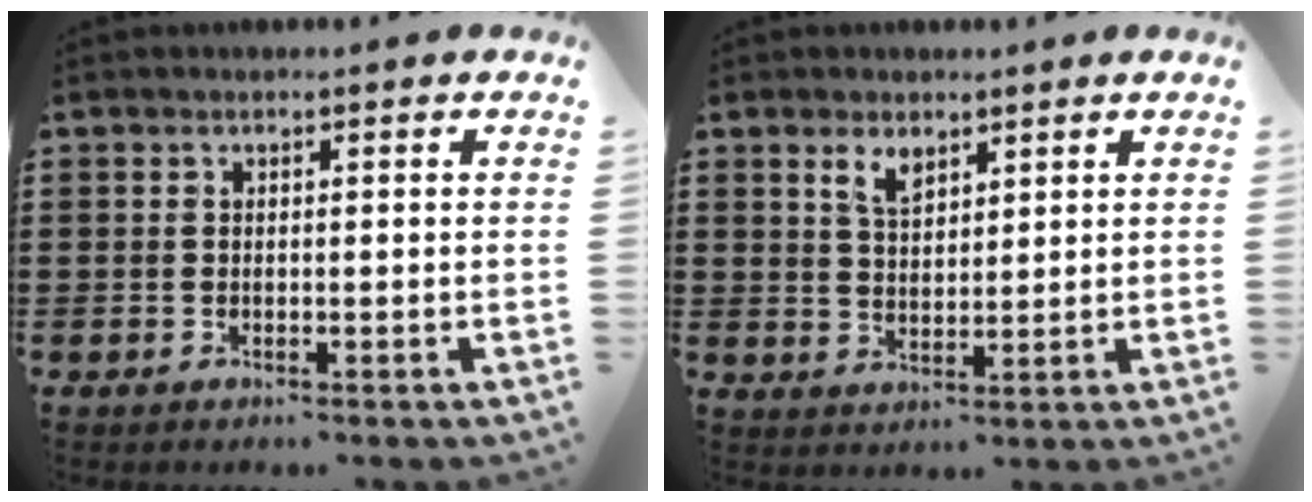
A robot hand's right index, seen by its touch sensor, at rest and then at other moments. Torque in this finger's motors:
{"motor_torque": [0.10, -0.07, 0.13, 0.05]}